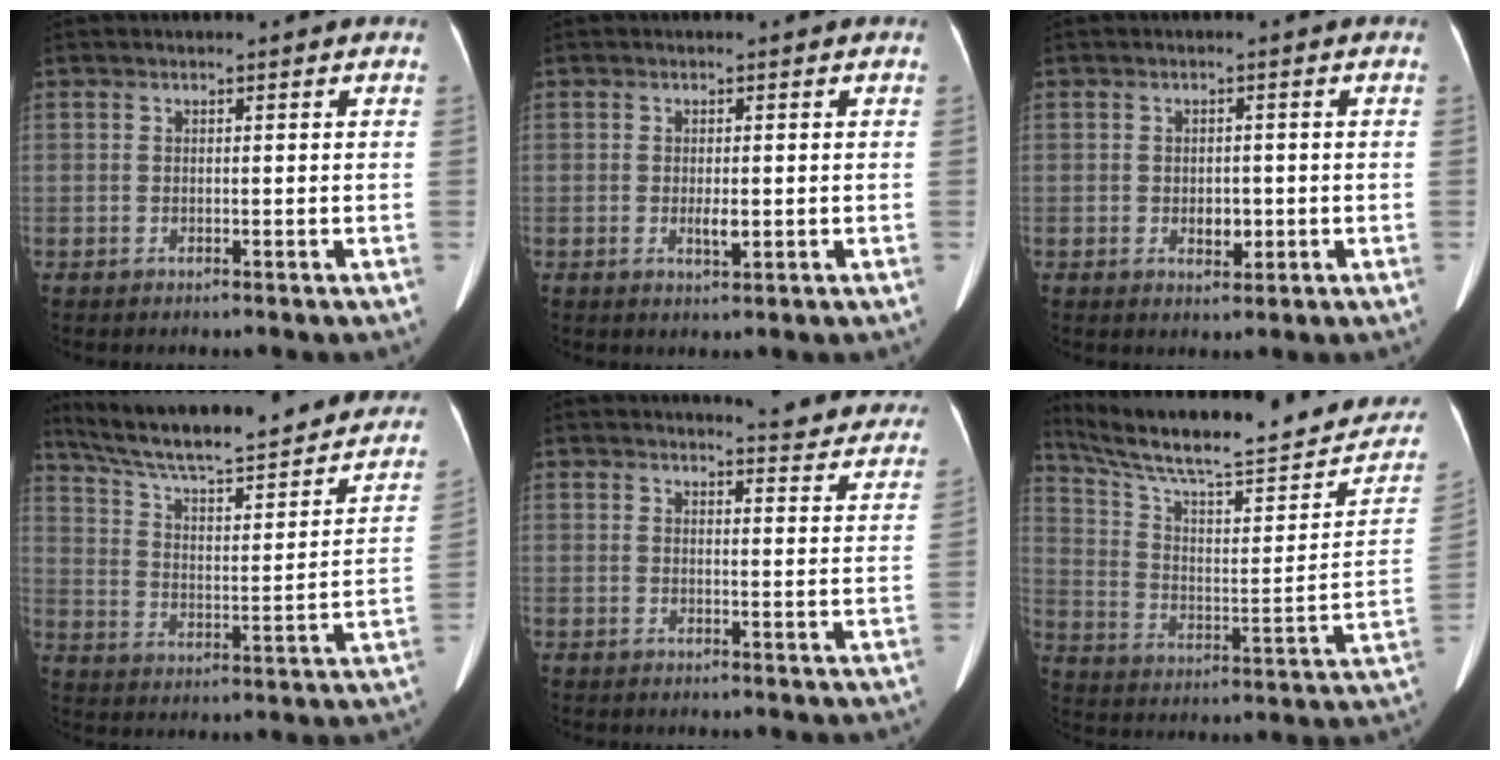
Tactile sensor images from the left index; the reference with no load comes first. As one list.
[{"total": 1.9, "force": [-0.1, 0.6, 1.8], "torque": [-0.033, -0.004, 0.000]}, {"total": 2.4, "force": [-0.4, 1.6, 1.8], "torque": [-0.028, 0.000, 0.000]}, {"total": 30.5, "force": [25.6, 5.0, 15.7], "torque": [-0.246, -0.027, 0.345]}, {"total": 12.5, "force": [12.1, 1.3, 3.1], "torque": [-0.020, -0.057, 0.116]}, {"total": 24.7, "force": [21.0, 4.1, 12.1], "torque": [-0.191, -0.014, 0.301]}]